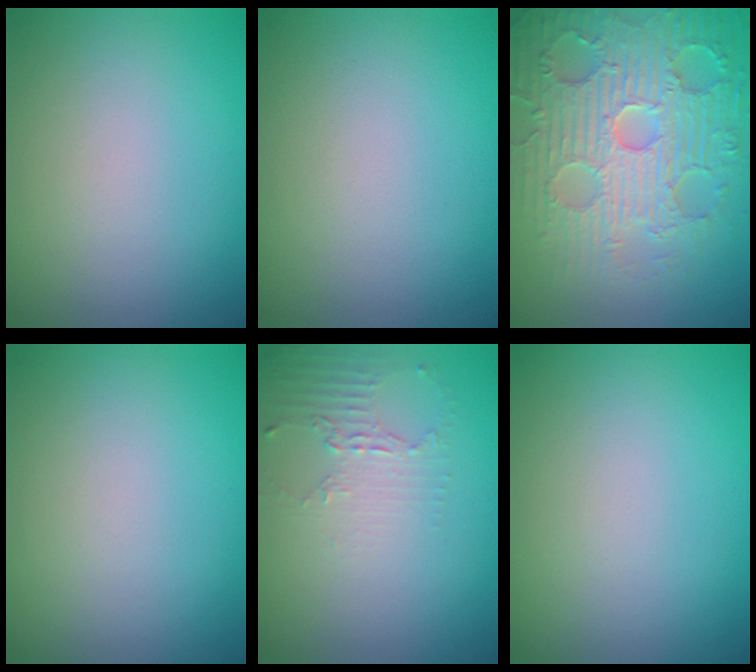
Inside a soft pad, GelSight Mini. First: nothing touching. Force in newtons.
{"total": 0.0}
{"total": 7.5, "press": 6.1, "slide": 4.3}
{"total": 0.0}
{"total": 2.2, "press": 1.6, "slide": 1.5}
{"total": 0.0}